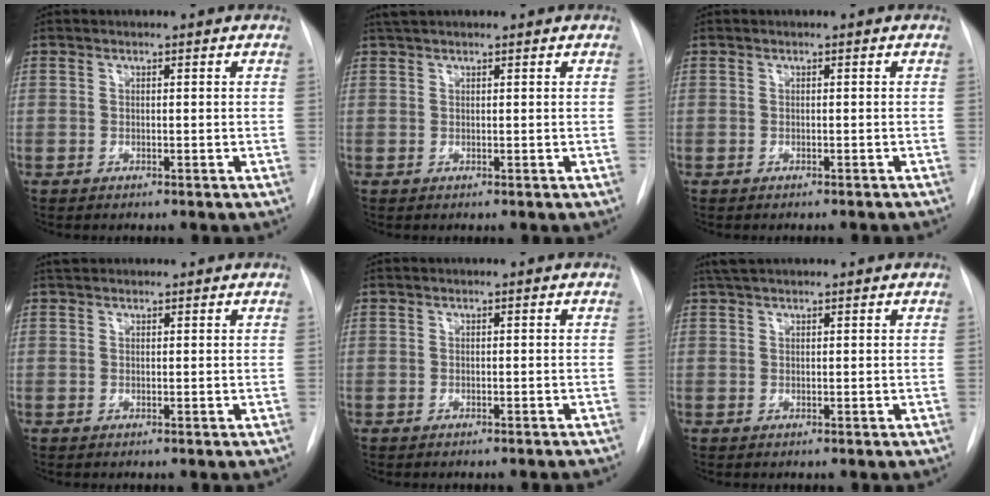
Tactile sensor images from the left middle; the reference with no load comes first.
{"total": 2.5, "force": [2.2, 0.4, 1.2], "torque": [-0.020, 0.024, 0.040]}
{"total": 1.9, "force": [-1.8, -0.1, 0.7], "torque": [-0.011, 0.000, -0.020]}
{"total": 2.2, "force": [1.9, 0.8, 0.5], "torque": [-0.008, 0.023, 0.030]}
{"total": 2.0, "force": [-1.8, -0.1, 0.7], "torque": [-0.011, -0.001, -0.020]}
{"total": 3.4, "force": [2.9, 0.7, 1.7], "torque": [-0.030, 0.027, 0.052]}